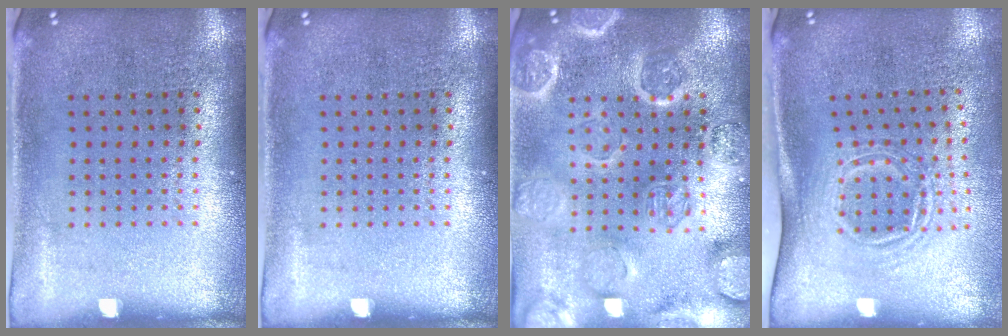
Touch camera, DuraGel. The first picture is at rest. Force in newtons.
{"total": 0.0}
{"total": 3.6, "press": 3.5, "slide": 0.9}
{"total": 1.7, "press": 1.2, "slide": 1.2}